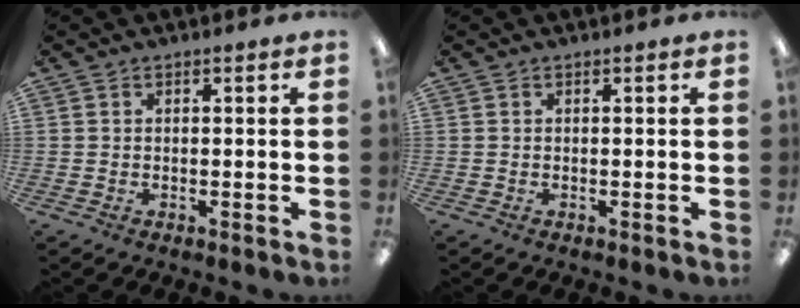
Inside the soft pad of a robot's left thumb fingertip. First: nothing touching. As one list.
[{"total": 0.0}]